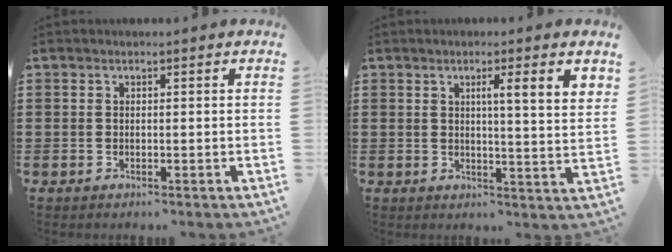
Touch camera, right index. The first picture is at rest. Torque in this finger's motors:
{"motor_torque": [0.26, 0.30, 0.21, 0.06]}